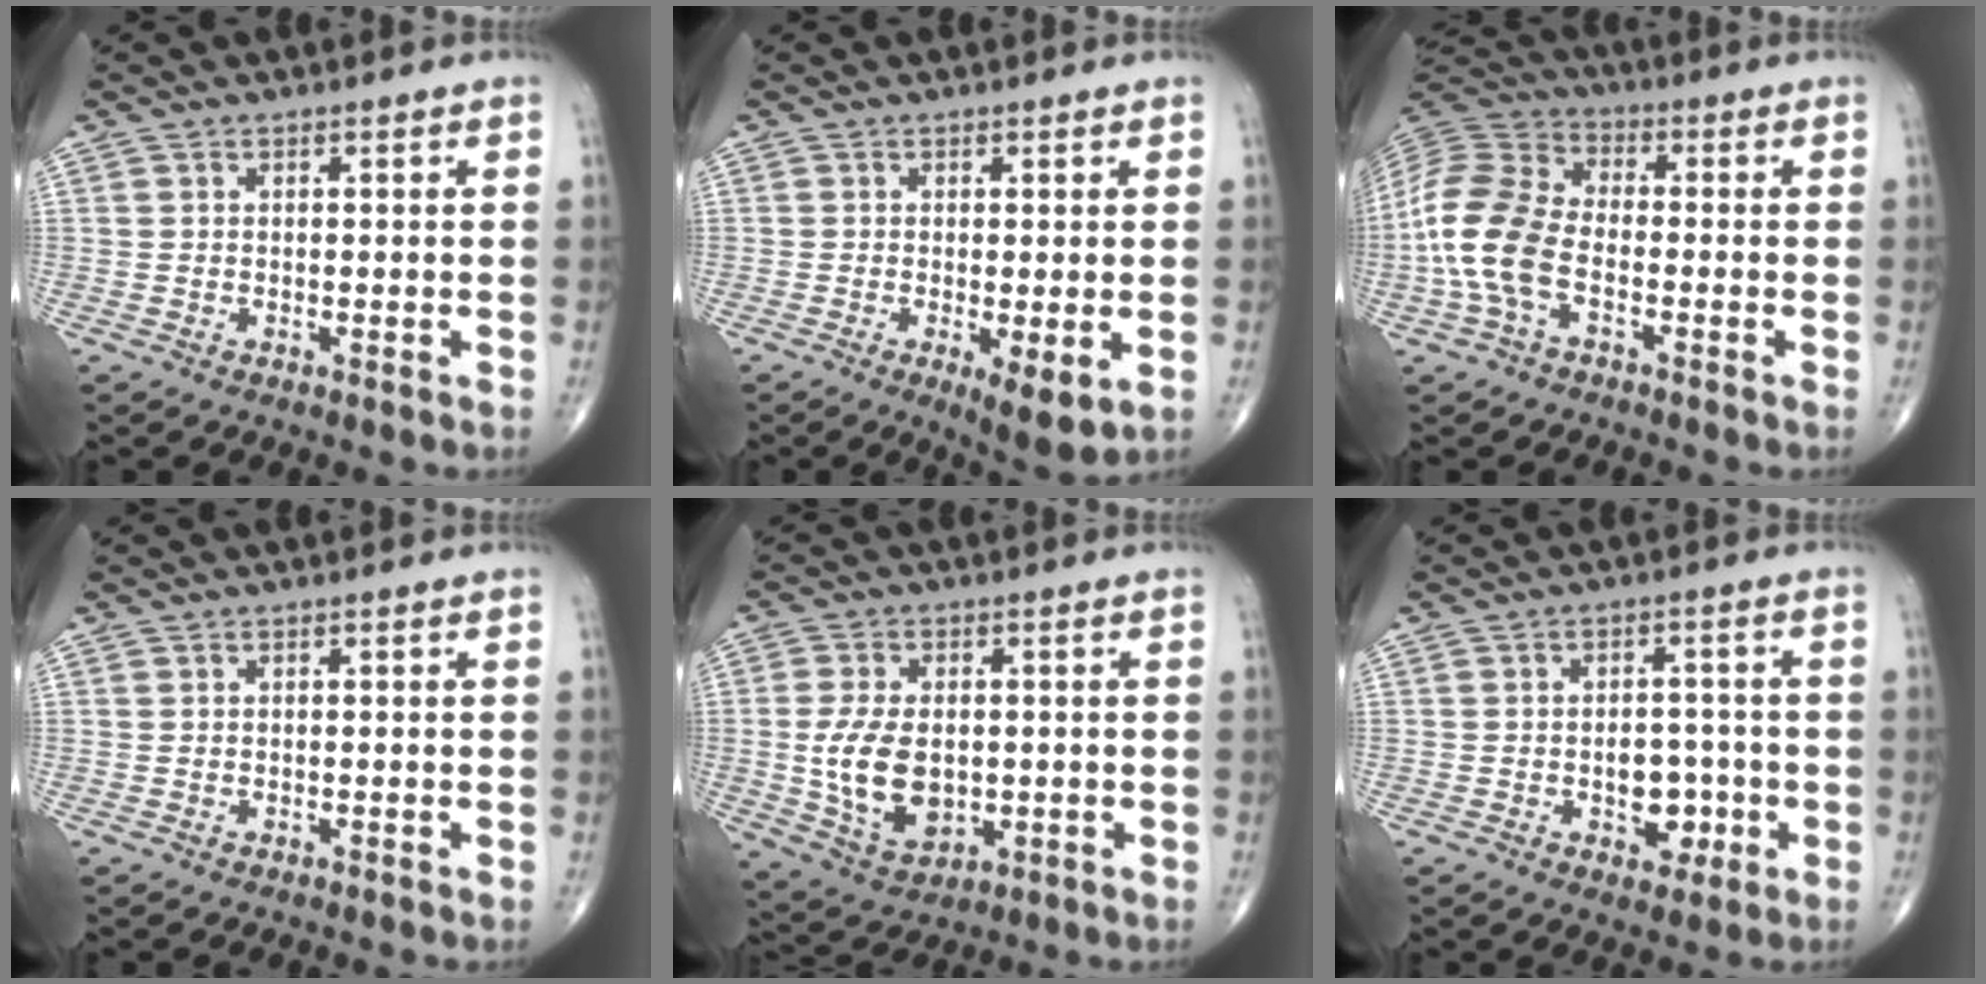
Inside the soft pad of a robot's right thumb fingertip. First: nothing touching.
{"total": 5.8, "force": [-1.3, 1.7, 5.4], "torque": [-0.086, -0.019, -0.018]}
{"total": 13.1, "force": [-3.3, 7.5, 10.2], "torque": [-0.220, 0.031, -0.074]}
{"total": 0.0}
{"total": 11.4, "force": [-0.6, 7.1, 8.9], "torque": [-0.157, -0.008, 0.002]}
{"total": 6.2, "force": [-1.6, 4.2, 4.2], "torque": [-0.023, 0.014, -0.017]}